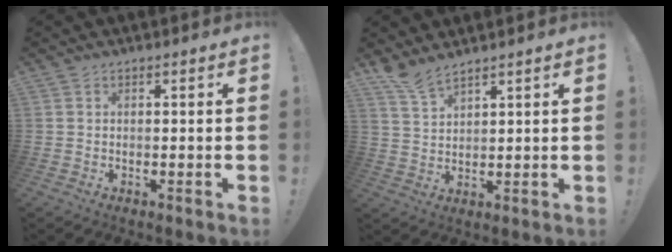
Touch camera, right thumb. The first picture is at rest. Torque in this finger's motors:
{"motor_torque": [0.47, 0.66, 0.15, -0.02, -0.01]}